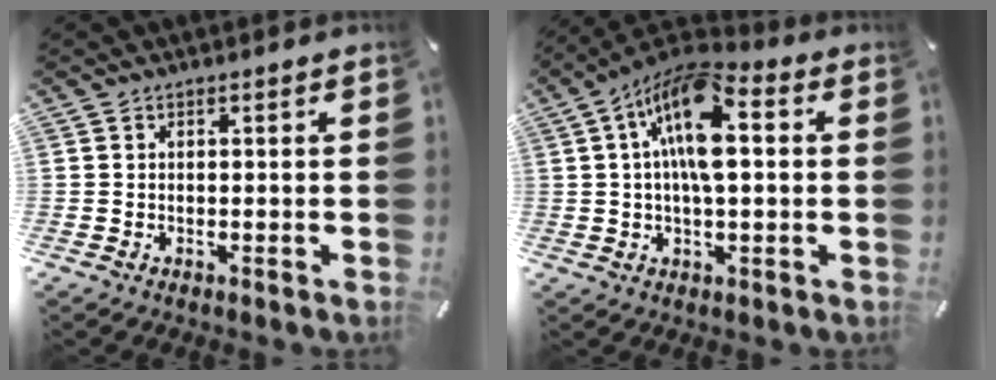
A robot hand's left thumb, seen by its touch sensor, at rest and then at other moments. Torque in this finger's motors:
{"motor_torque": [2.16, 2.84, 1.07, 0.48, 0.28]}